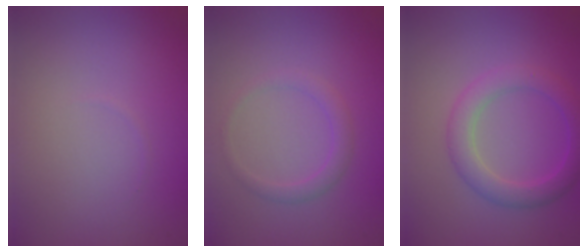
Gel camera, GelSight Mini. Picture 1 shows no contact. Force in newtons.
{"total": 1.6, "press": 1.6, "slide": 0.1}
{"total": 3.3, "press": 3.3, "slide": 0.1}